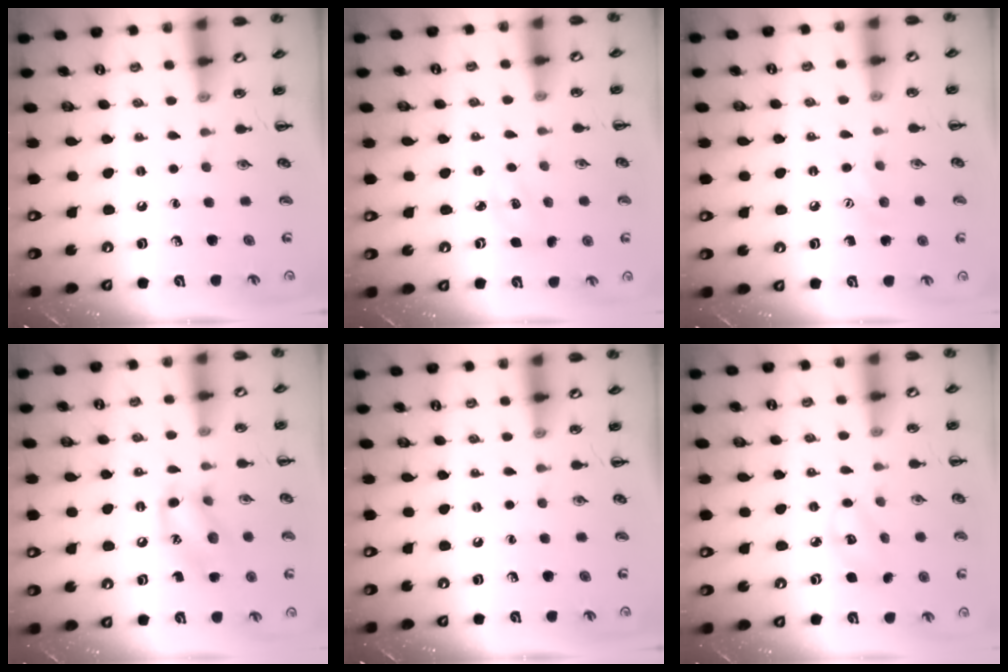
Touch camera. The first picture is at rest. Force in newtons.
{"total": 4.2, "press": 4.0, "slide": 1.3}
{"total": 6.2, "press": 6.1, "slide": 1.2}
{"total": 12.2, "press": 12.1, "slide": 1.6}
{"total": 0.0}
{"total": 5.2, "press": 5.1, "slide": 0.9}